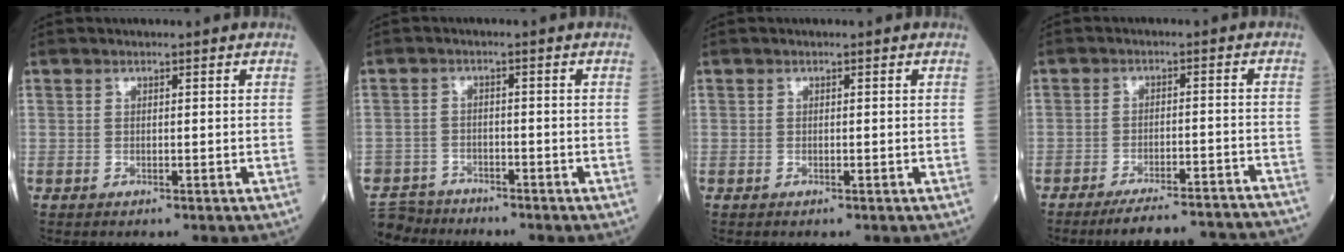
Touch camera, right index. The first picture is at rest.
{"total": 5.9, "force": [-5.5, 2.0, -0.4], "torque": [0.013, -0.005, -0.104]}
{"total": 0.0}
{"total": 17.2, "force": [-16.3, 0.9, 5.5], "torque": [-0.049, -0.002, -0.204]}